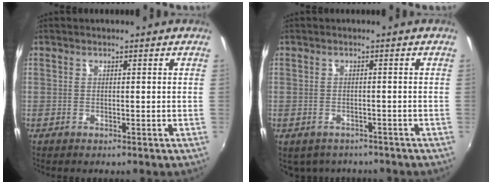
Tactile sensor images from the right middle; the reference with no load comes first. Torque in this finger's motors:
{"motor_torque": [1.06, -1.08, 0.05, 0.04]}